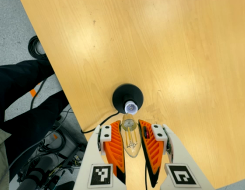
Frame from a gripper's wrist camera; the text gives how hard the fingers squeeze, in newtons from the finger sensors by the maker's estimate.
{"total": 21.4, "left": 23.8, "right": 19.0}